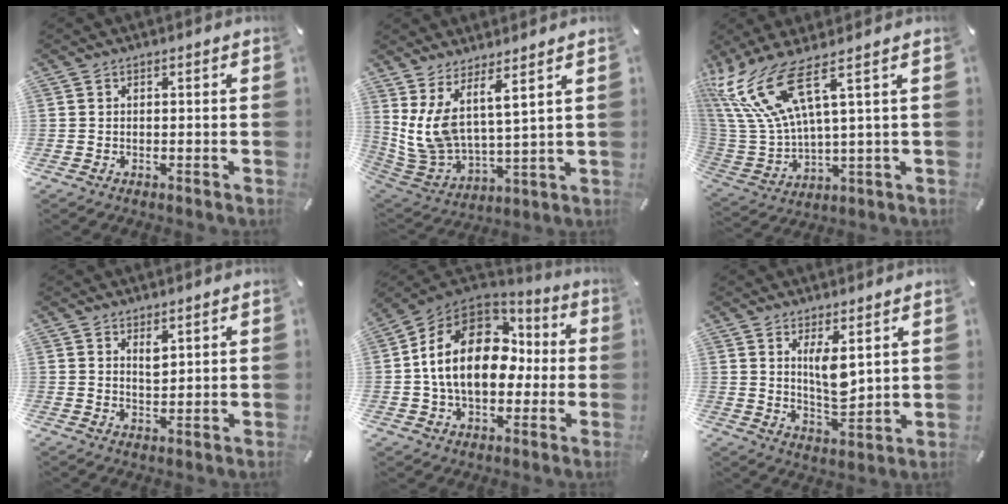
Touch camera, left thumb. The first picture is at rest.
{"total": 8.8, "force": [5.7, 3.0, 6.1], "torque": [-0.165, -0.062, 0.102]}
{"total": 16.8, "force": [8.1, 5.9, 13.5], "torque": [-0.322, -0.051, 0.133]}
{"total": 3.1, "force": [2.1, 1.5, 1.8], "torque": [-0.023, -0.011, 0.034]}
{"total": 20.8, "force": [1.2, 14.6, 14.7], "torque": [-0.282, 0.015, 0.020]}
{"total": 7.5, "force": [3.4, 2.8, 6.1], "torque": [-0.111, -0.025, 0.056]}